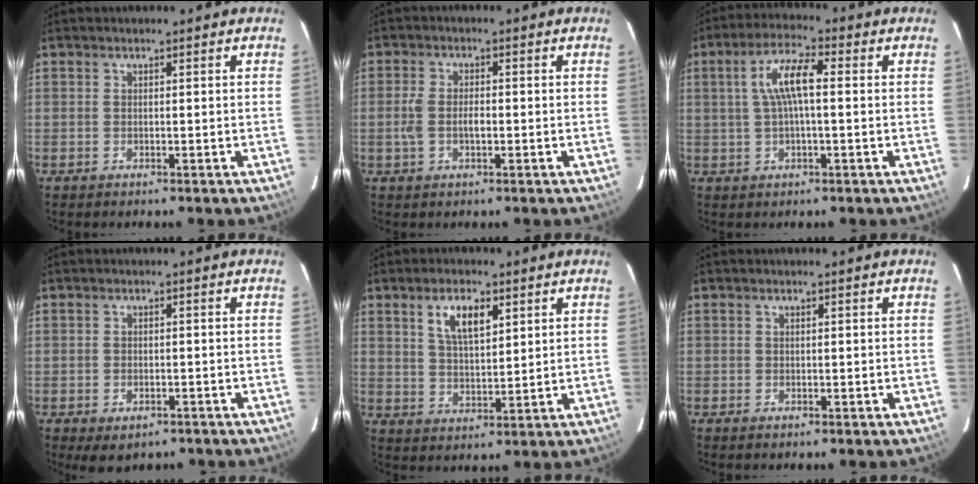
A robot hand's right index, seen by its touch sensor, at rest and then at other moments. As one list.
[{"total": 4.5, "force": [-0.9, 2.4, 3.8], "torque": [-0.079, 0.001, -0.016]}, {"total": 7.4, "force": [0.9, 1.9, 7.1], "torque": [-0.136, 0.014, 0.018]}, {"total": 4.4, "force": [-2.7, 2.5, 2.3], "torque": [-0.047, -0.013, -0.033]}, {"total": 6.9, "force": [3.4, 2.8, 5.3], "torque": [-0.096, 0.007, 0.066]}, {"total": 0.0}]